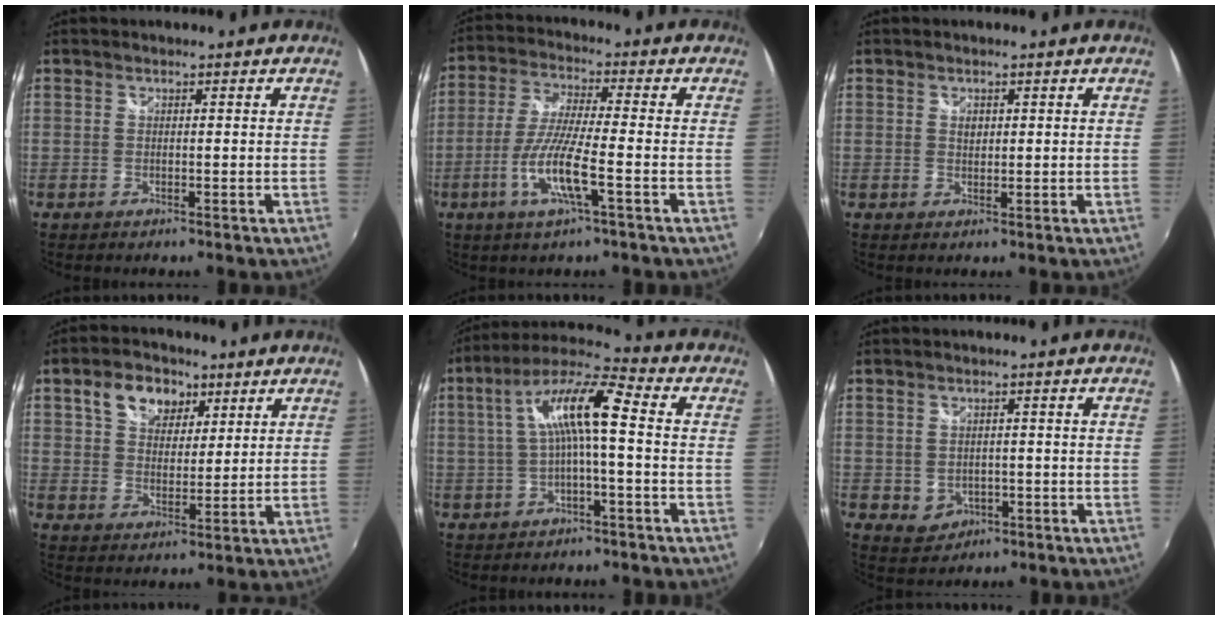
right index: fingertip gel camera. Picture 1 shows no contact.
{"total": 10.2, "force": [-3.9, 0.8, 9.4], "torque": [-0.197, -0.009, -0.076]}
{"total": 1.4, "force": [0.5, 1.1, 0.8], "torque": [-0.011, 0.002, 0.008]}
{"total": 8.9, "force": [4.6, 6.0, 4.7], "torque": [-0.084, 0.023, 0.079]}
{"total": 10.8, "force": [0.2, 1.7, 10.6], "torque": [-0.209, 0.025, 0.003]}
{"total": 3.8, "force": [-0.7, 3.5, 1.3], "torque": [-0.034, 0.002, 0.002]}